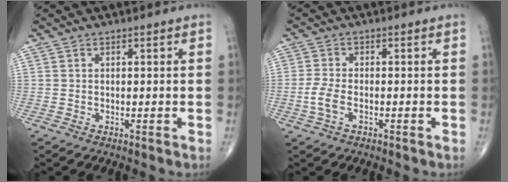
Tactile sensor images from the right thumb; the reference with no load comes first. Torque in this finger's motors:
{"motor_torque": [0.11, -0.08, 0.49, 0.02, 0.02]}